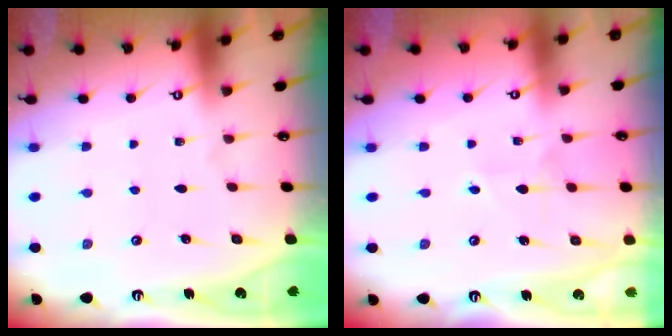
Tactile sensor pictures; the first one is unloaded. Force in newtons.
{"total": 2.8, "press": 2.7, "slide": 0.4}